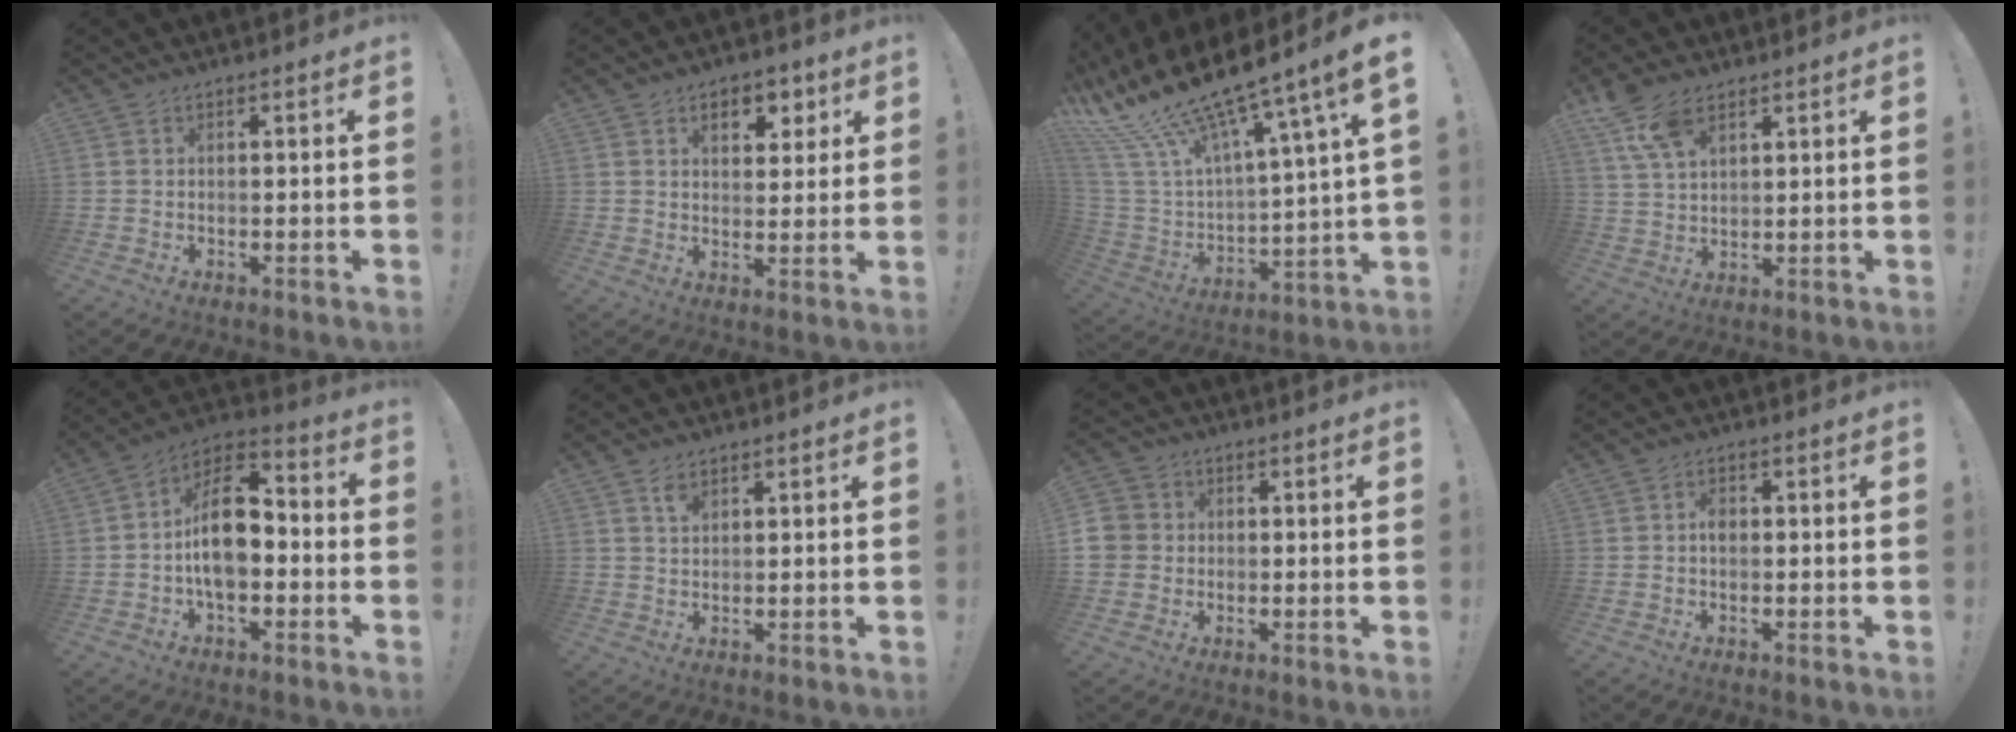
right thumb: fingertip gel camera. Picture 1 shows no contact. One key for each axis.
{"total": 7.9, "fx": 3.9, "fy": 4.9, "fz": 4.8, "tx": -0.061, "ty": -0.013, "tz": 0.067}
{"total": 19.5, "fx": 14.7, "fy": 6.1, "fz": 11.2, "tx": -0.212, "ty": -0.112, "tz": 0.268}
{"total": 8.9, "fx": 5.6, "fy": 4.2, "fz": 5.4, "tx": -0.097, "ty": -0.021, "tz": 0.108}
{"total": 14.9, "fx": -1.7, "fy": 8.9, "fz": 11.8, "tx": -0.197, "ty": 0.026, "tz": -0.026}
{"total": 3.0, "fx": 2.0, "fy": 1.6, "fz": 1.6, "tx": -0.019, "ty": -0.011, "tz": 0.033}
{"total": 6.1, "fx": 0.0, "fy": 5.9, "fz": 1.8, "tx": -0.038, "ty": 0.011, "tz": 0.000}
{"total": 1.8, "fx": -0.4, "fy": 1.2, "fz": 1.3, "tx": -0.017, "ty": 0.005, "tz": -0.011}